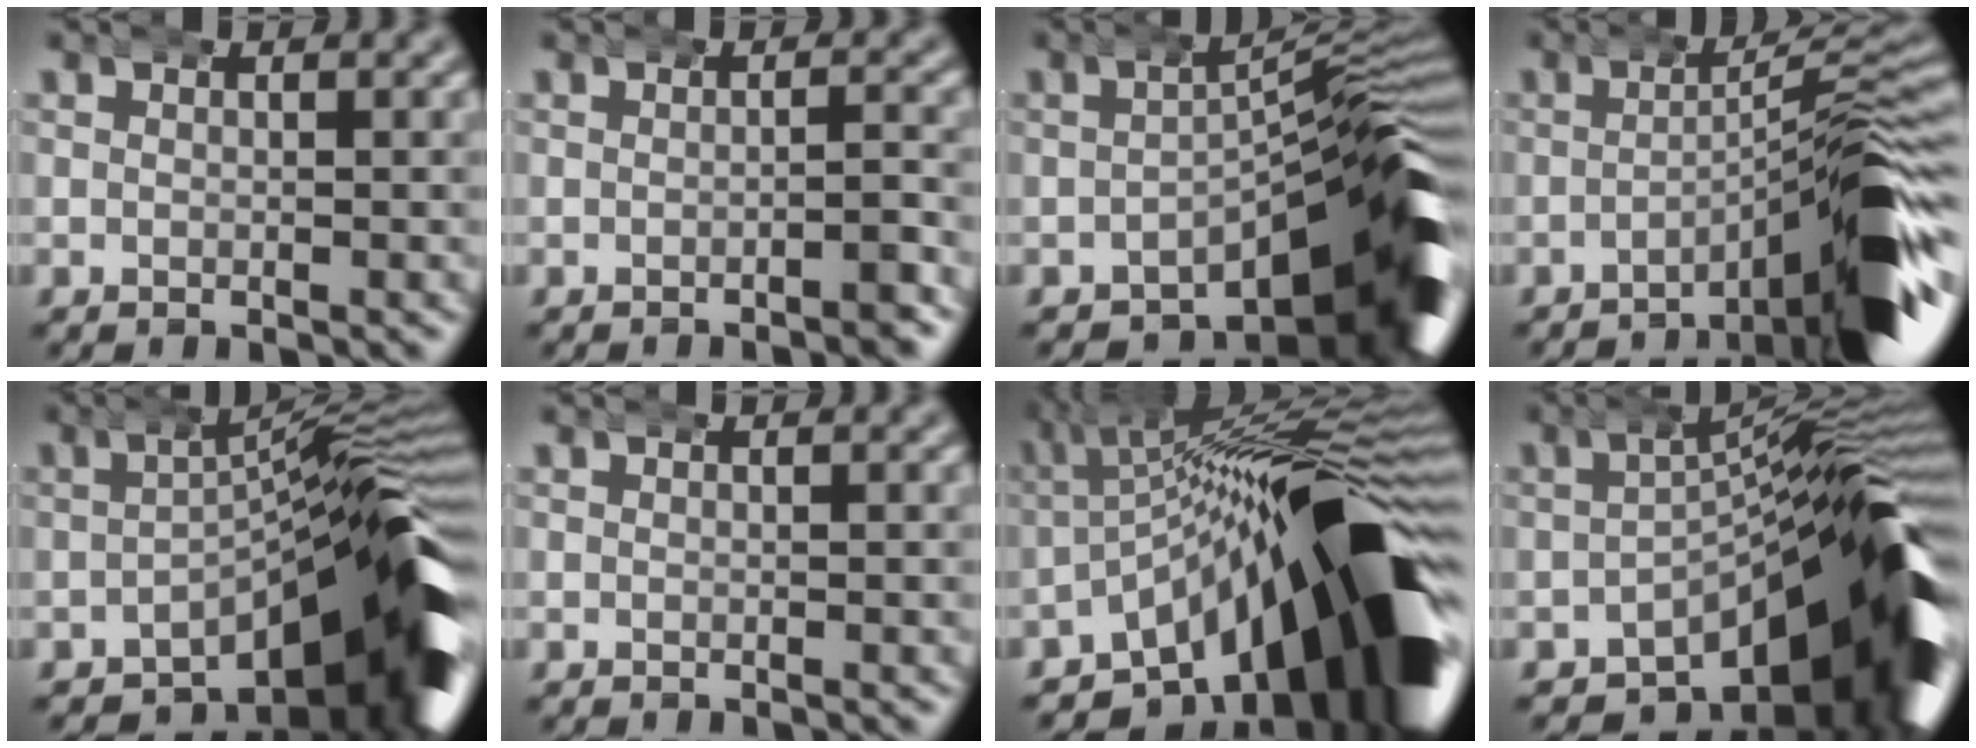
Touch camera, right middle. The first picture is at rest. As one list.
[{"total": 1.4, "force": [-0.9, 0.3, 1.0], "torque": [-0.012, 0.004, -0.021]}, {"total": 16.5, "force": [-6.7, 7.0, 13.3], "torque": [-0.132, -0.012, -0.088]}, {"total": 9.1, "force": [-4.0, 1.6, 8.0], "torque": [-0.099, 0.008, -0.060]}, {"total": 16.7, "force": [-6.7, 6.8, 13.8], "torque": [-0.144, -0.010, -0.091]}, {"total": 0.0}, {"total": 22.0, "force": [-5.9, 9.9, 18.8], "torque": [-0.254, -0.016, -0.081]}, {"total": 18.6, "force": [-7.2, 7.9, 15.2], "torque": [-0.165, -0.015, -0.093]}]